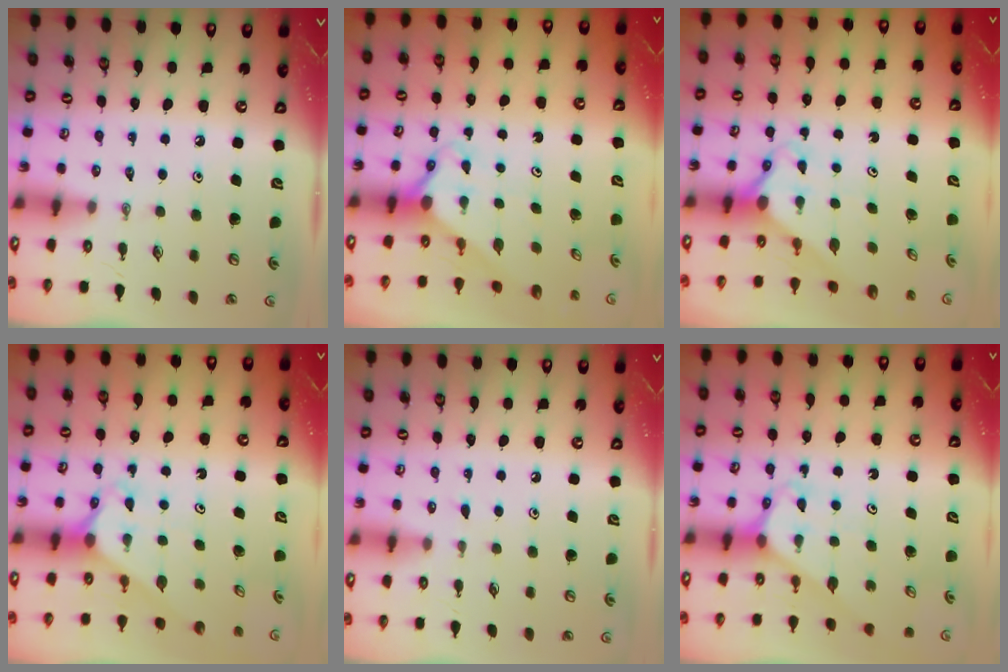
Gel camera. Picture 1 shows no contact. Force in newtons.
{"total": 2.7, "press": 2.7, "slide": 0.2}
{"total": 2.7, "press": 2.7, "slide": 0.2}
{"total": 2.4, "press": 2.4, "slide": 0.2}
{"total": 3.8, "press": 3.7, "slide": 0.4}
{"total": 3.2, "press": 3.2, "slide": 0.2}